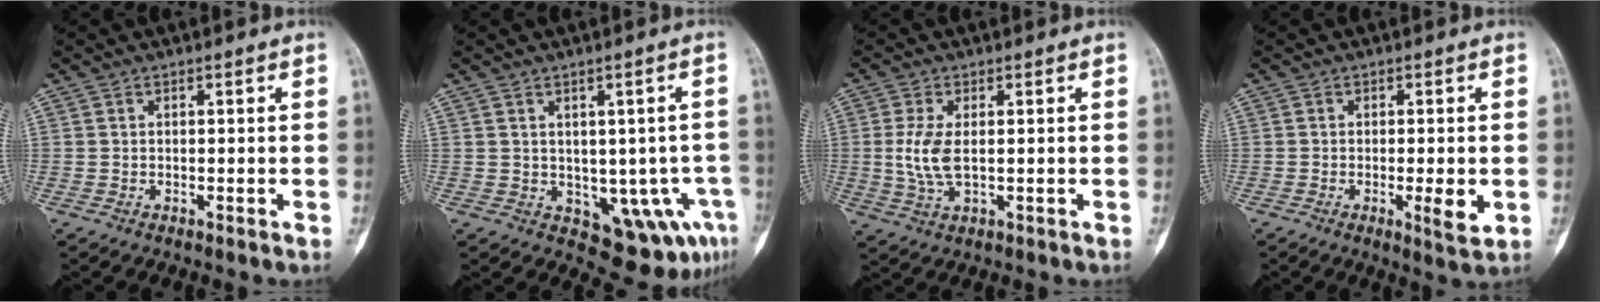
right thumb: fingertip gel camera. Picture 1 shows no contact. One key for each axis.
{"total": 8.9, "fx": -2.0, "fy": 5.4, "fz": 6.9, "tx": -0.052, "ty": 0.001, "tz": -0.006}
{"total": 6.1, "fx": 0.4, "fy": 2.7, "fz": 5.4, "tx": -0.128, "ty": -0.006, "tz": 0.010}
{"total": 4.7, "fx": -1.0, "fy": 1.1, "fz": 4.4, "tx": -0.068, "ty": -0.011, "tz": -0.013}